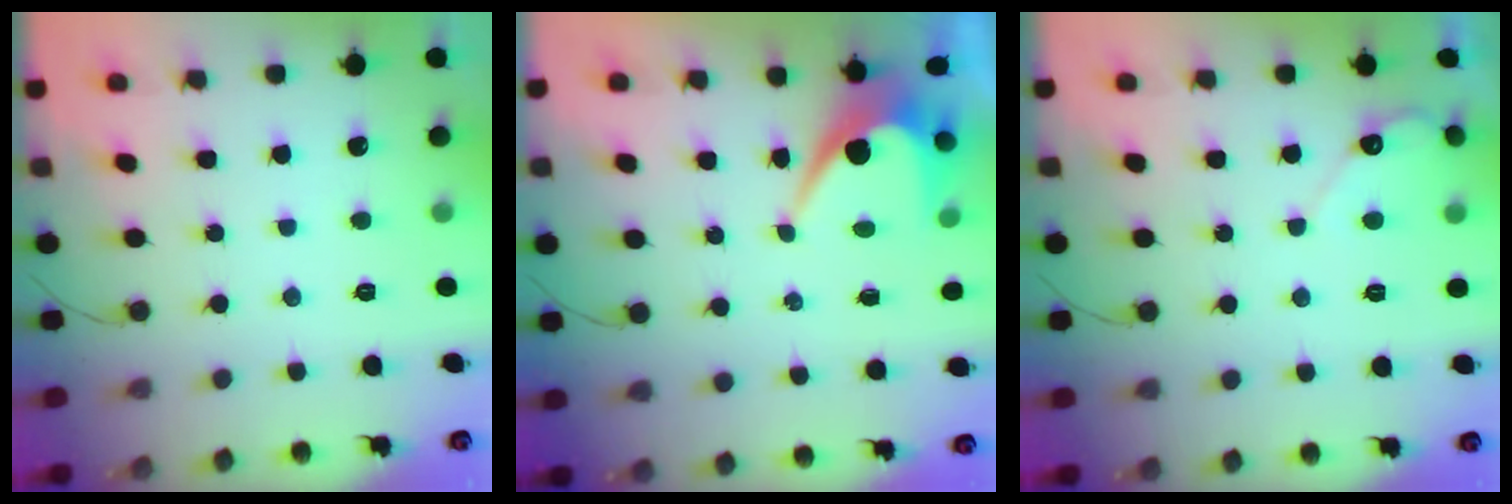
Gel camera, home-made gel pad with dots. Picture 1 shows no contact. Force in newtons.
{"total": 6.8, "press": 6.8, "slide": 0.6}
{"total": 4.5, "press": 4.4, "slide": 0.2}